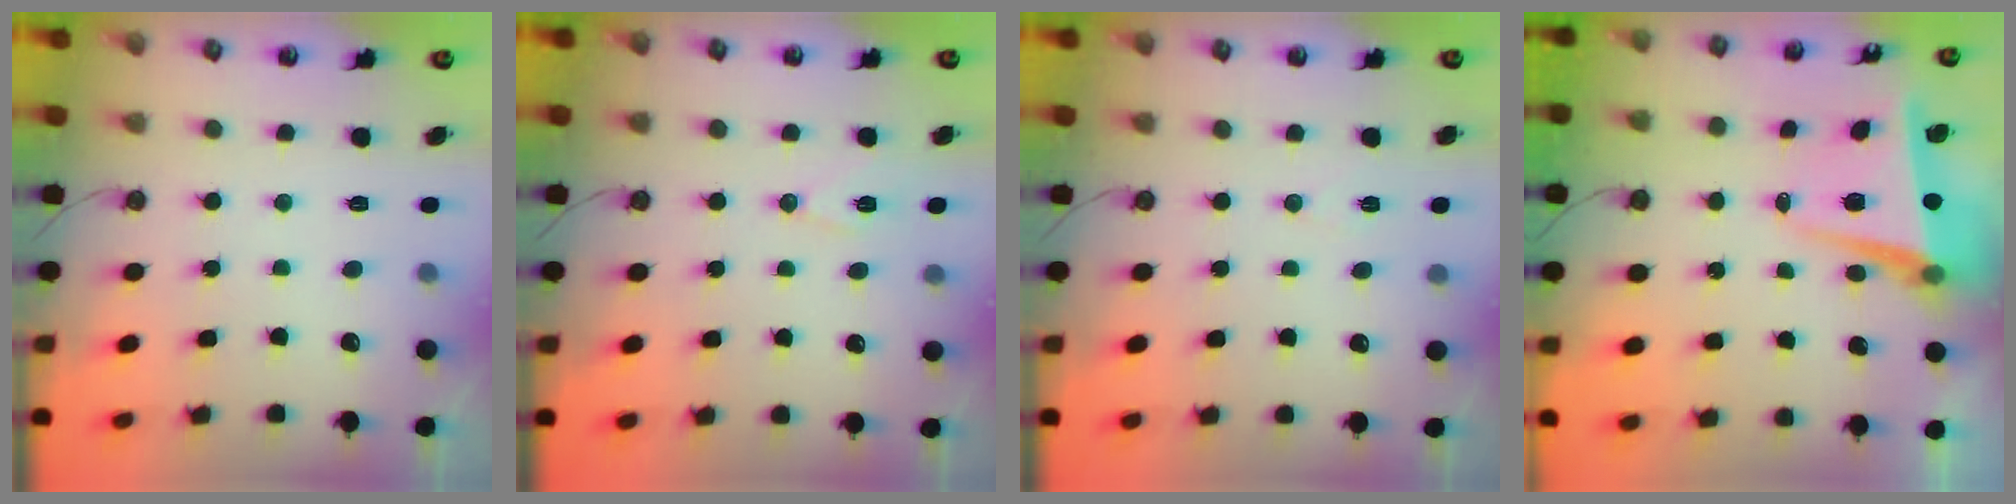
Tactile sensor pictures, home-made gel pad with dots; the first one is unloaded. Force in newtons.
{"total": 7.3, "press": 6.4, "slide": 3.5}
{"total": 5.7, "press": 3.6, "slide": 4.4}
{"total": 7.6, "press": 7.5, "slide": 1.2}